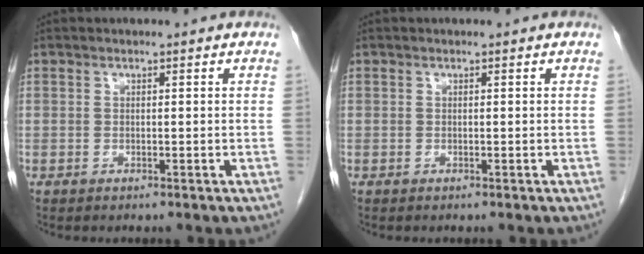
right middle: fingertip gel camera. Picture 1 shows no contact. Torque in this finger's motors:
{"motor_torque": [0.11, -0.01, 0.02, 0.01]}